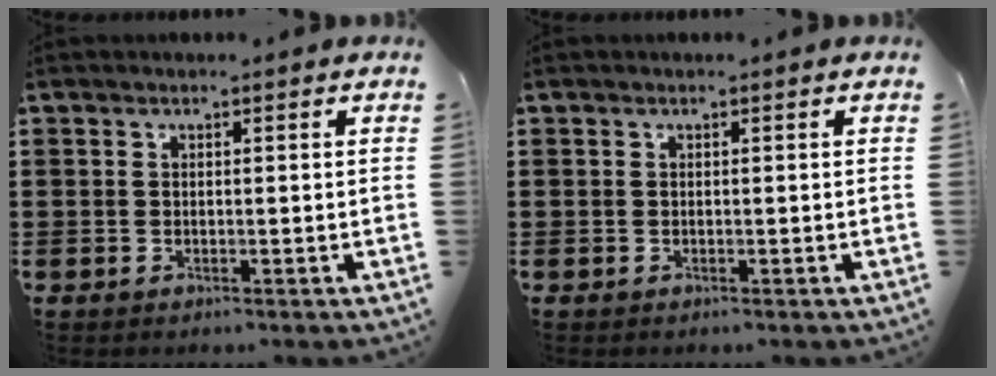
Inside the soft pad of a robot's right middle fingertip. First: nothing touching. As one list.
[{"total": 0.0}]